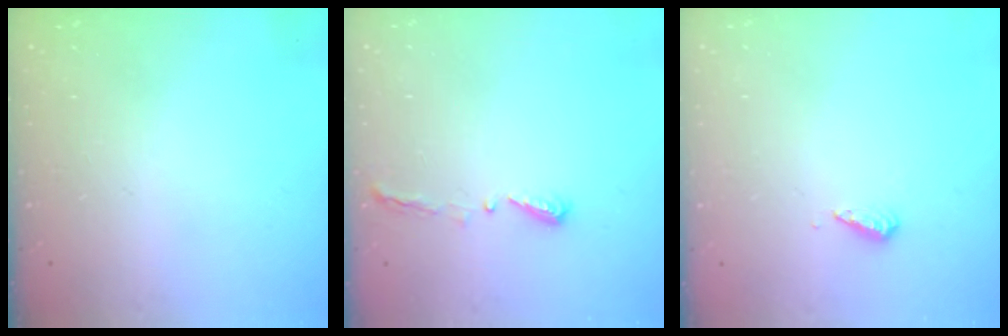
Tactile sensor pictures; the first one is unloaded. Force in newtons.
{"total": 4.4, "press": 4.3, "slide": 0.6}
{"total": 3.1, "press": 3.0, "slide": 0.7}